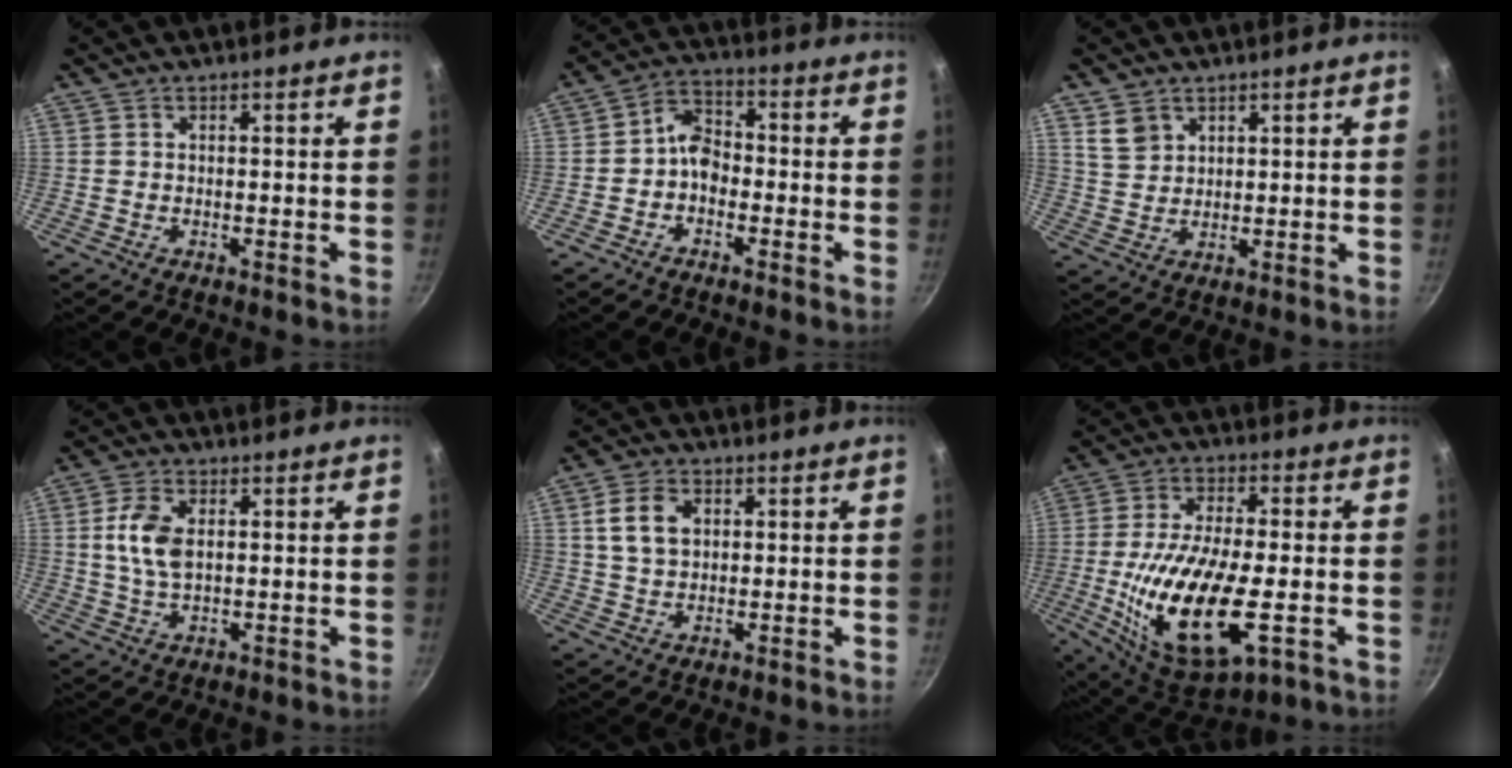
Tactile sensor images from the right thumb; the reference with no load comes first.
{"total": 5.7, "force": [-1.7, 4.1, 3.5], "torque": [-0.040, 0.034, -0.042]}
{"total": 4.7, "force": [2.6, 3.4, 1.8], "torque": [-0.019, -0.005, 0.057]}
{"total": 7.4, "force": [1.3, 4.1, 6.0], "torque": [-0.113, 0.002, 0.025]}
{"total": 6.7, "force": [1.8, 4.7, 4.5], "torque": [-0.070, 0.003, 0.032]}
{"total": 20.7, "force": [-4.5, 8.4, 18.4], "torque": [-0.344, -0.001, -0.078]}